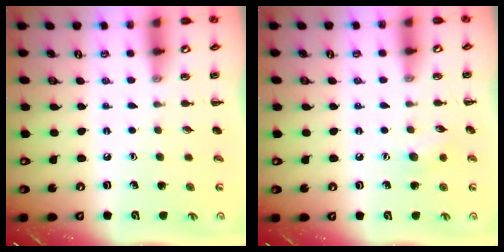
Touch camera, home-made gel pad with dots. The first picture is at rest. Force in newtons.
{"total": 5.9, "press": 5.7, "slide": 1.5}